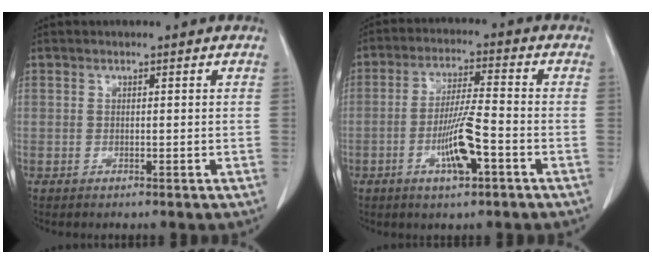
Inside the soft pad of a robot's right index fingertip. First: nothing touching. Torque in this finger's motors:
{"motor_torque": [0.34, -0.04, 0.03, 0.07]}